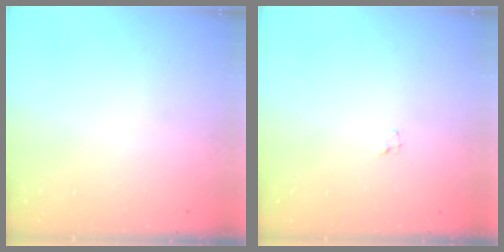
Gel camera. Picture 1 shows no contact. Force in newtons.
{"total": 1.2, "press": 1.2, "slide": 0.1}